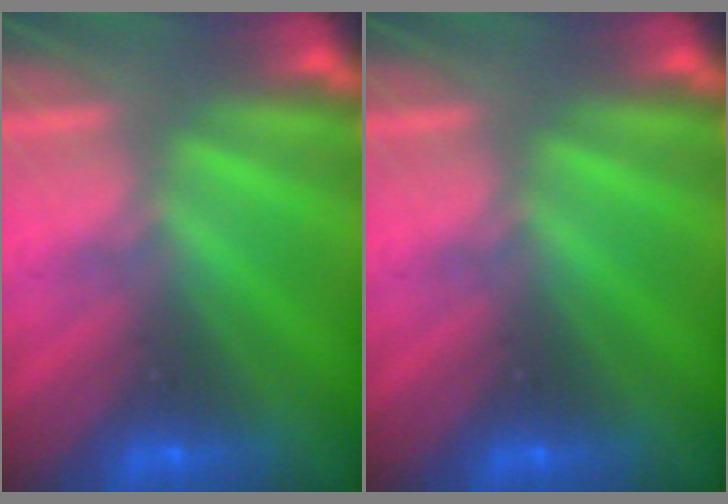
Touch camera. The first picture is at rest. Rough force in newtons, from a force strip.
{"total": 0.0}